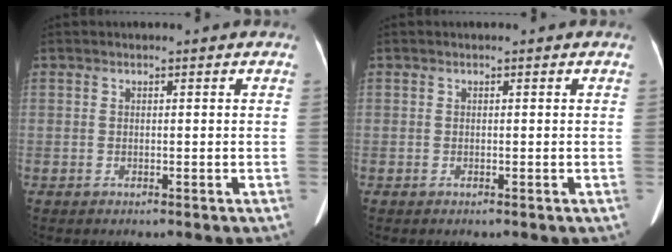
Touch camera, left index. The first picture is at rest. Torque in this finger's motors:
{"motor_torque": [0.04, 0.05, 0.00, 0.00]}